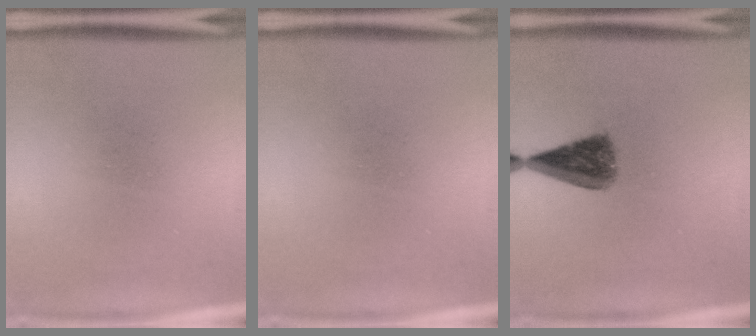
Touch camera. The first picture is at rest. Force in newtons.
{"total": 0.0}
{"total": 5.9}